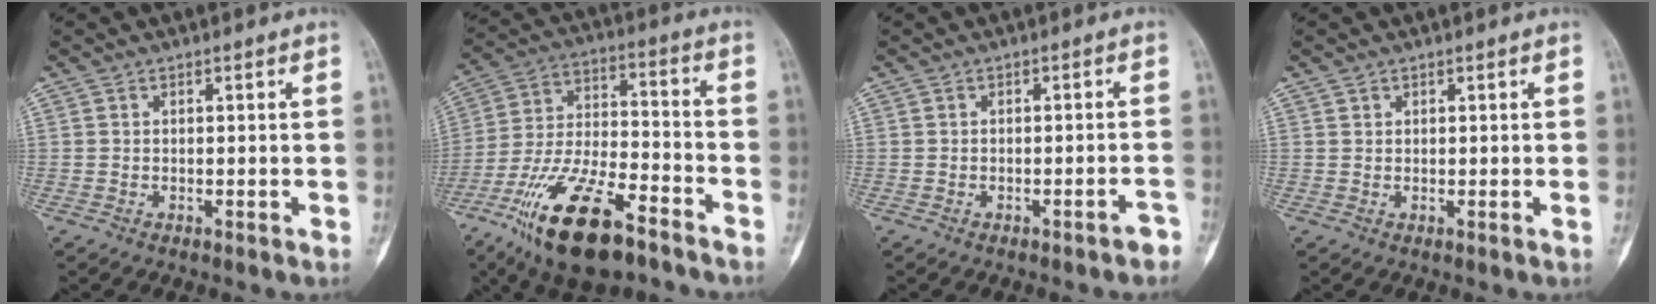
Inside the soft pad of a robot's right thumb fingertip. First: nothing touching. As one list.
[{"total": 20.3, "force": [-12.6, 7.0, 14.3], "torque": [-0.292, 0.054, -0.227]}, {"total": 2.0, "force": [-1.6, 0.3, 1.2], "torque": [-0.018, 0.015, -0.018]}, {"total": 0.6, "force": [0.4, 0.3, 0.1], "torque": [-0.002, -0.004, 0.006]}]